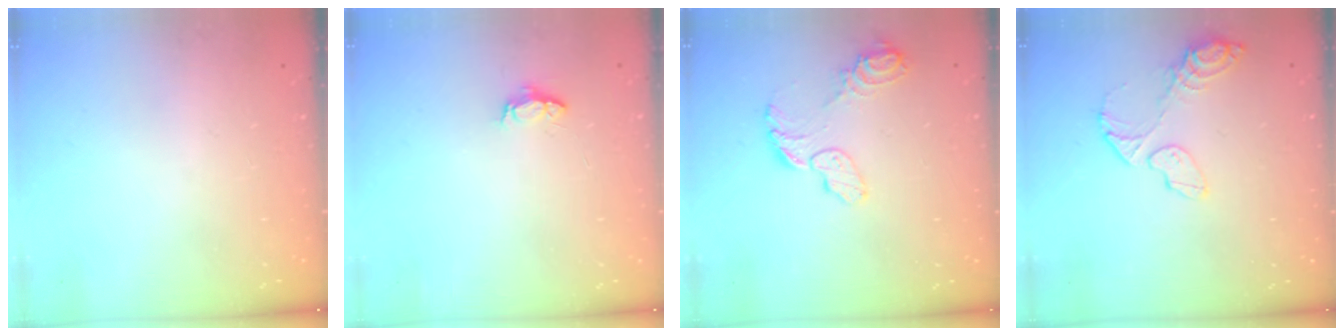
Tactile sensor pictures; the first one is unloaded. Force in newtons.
{"total": 3.5, "press": 3.5, "slide": 0.4}
{"total": 9.3, "press": 9.3, "slide": 0.9}
{"total": 9.5, "press": 9.3, "slide": 1.9}